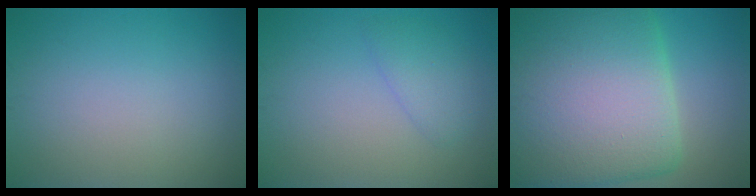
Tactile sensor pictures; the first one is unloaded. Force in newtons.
{"total": 2.0, "press": 2.0, "slide": 0.2}
{"total": 16.8, "press": 16.8, "slide": 0.3}